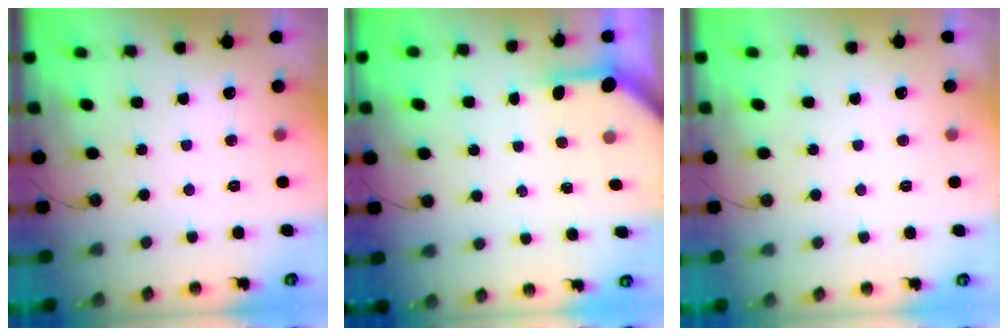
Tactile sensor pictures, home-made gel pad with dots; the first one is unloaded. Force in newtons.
{"total": 3.2, "press": 3.2, "slide": 0.4}
{"total": 0.0}